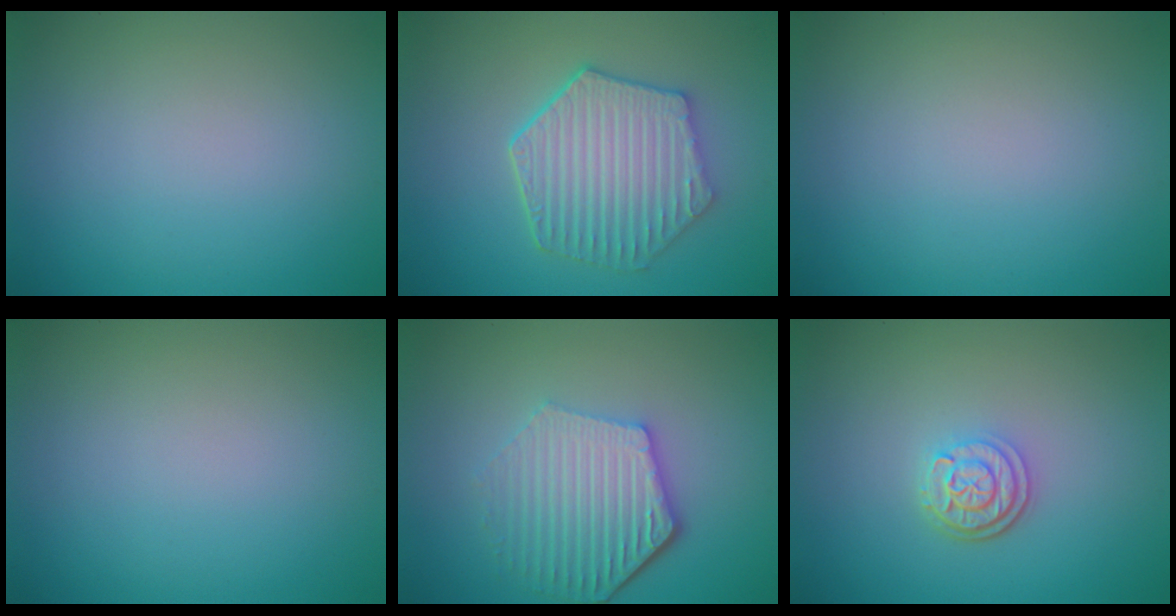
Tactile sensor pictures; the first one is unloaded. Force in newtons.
{"total": 6.3, "press": 5.0, "slide": 3.7}
{"total": 0.0}
{"total": 0.0}
{"total": 5.8, "press": 4.3, "slide": 3.8}
{"total": 2.9, "press": 2.4, "slide": 1.7}